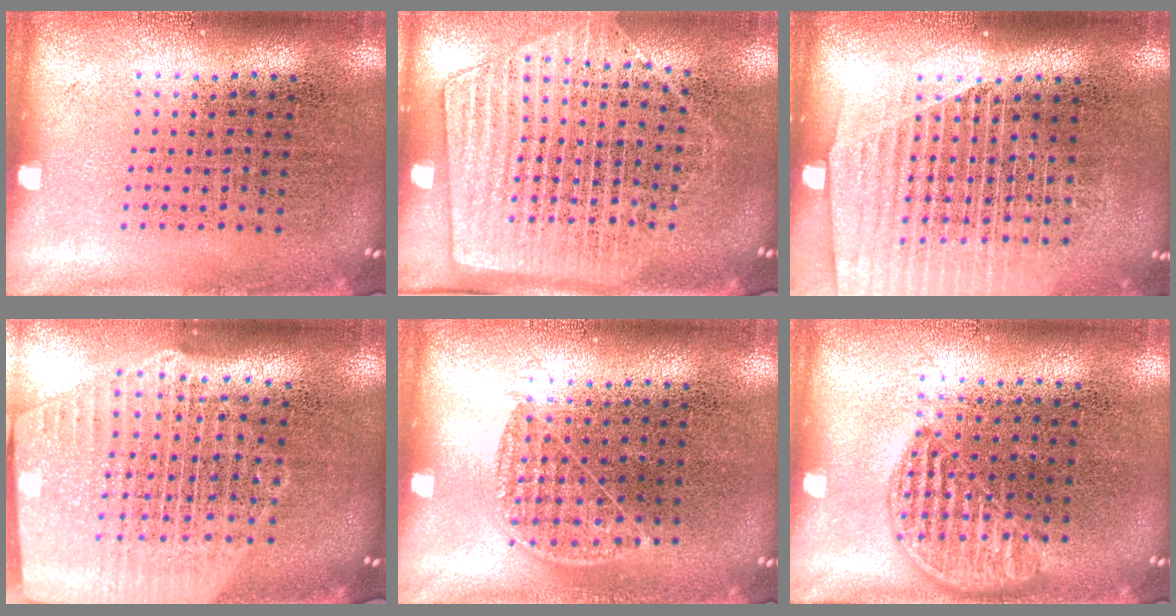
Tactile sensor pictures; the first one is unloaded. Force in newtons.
{"total": 1.7, "press": 1.4, "slide": 1.0}
{"total": 1.7, "press": 1.6, "slide": 0.6}
{"total": 2.6, "press": 2.2, "slide": 1.4}
{"total": 0.8, "press": 0.7, "slide": 0.5}
{"total": 0.9, "press": 0.8, "slide": 0.4}